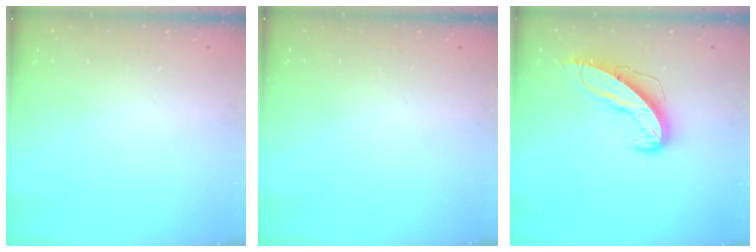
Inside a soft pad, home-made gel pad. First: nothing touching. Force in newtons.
{"total": 0.0}
{"total": 10.7, "press": 10.7, "slide": 1.1}